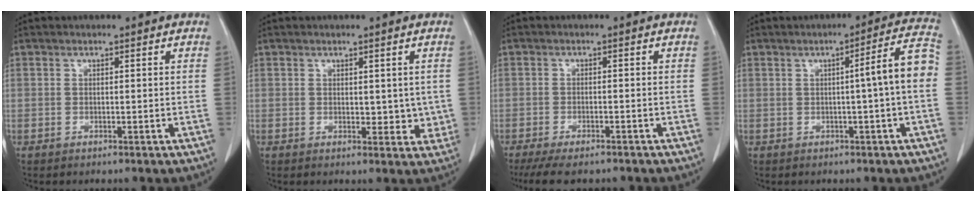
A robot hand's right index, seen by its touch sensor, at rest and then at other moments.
{"total": 2.5, "force": [0.0, 1.5, 2.0], "torque": [-0.031, 0.003, 0.003]}
{"total": 9.3, "force": [-7.5, 2.8, 4.6], "torque": [-0.072, -0.005, -0.113]}
{"total": 7.6, "force": [-0.4, -0.3, 7.6], "torque": [-0.102, 0.018, -0.006]}